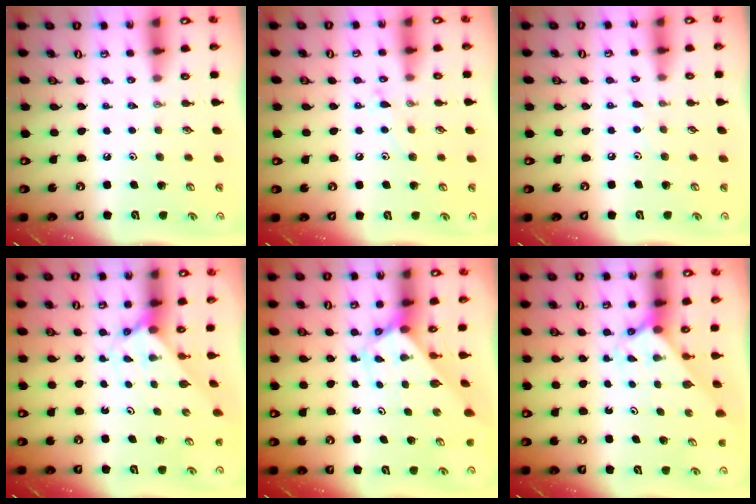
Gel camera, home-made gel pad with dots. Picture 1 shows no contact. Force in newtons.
{"total": 6.6, "press": 6.6, "slide": 0.5}
{"total": 3.8, "press": 3.8, "slide": 0.5}
{"total": 2.6, "press": 2.6, "slide": 0.3}
{"total": 2.5, "press": 2.5, "slide": 0.2}
{"total": 2.0, "press": 2.0, "slide": 0.1}